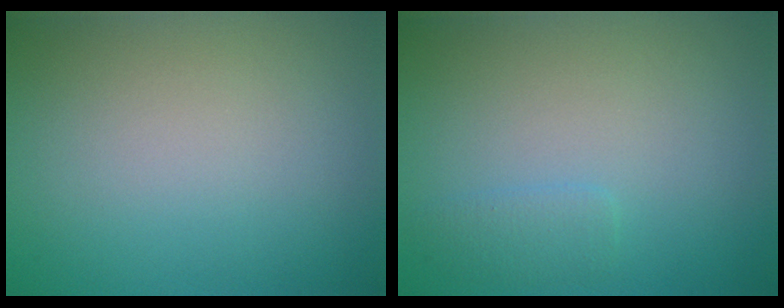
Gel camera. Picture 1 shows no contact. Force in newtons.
{"total": 1.3, "press": 1.3, "slide": 0.1}